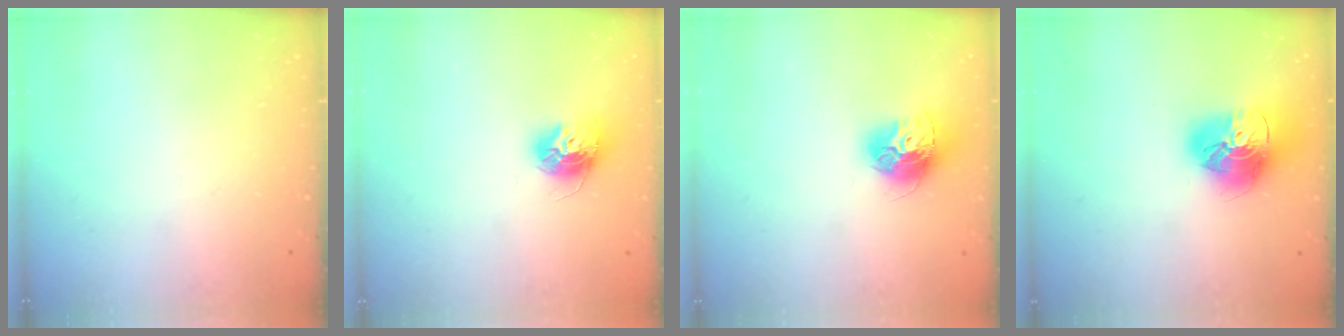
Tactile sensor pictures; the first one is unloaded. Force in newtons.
{"total": 11.9, "press": 11.9, "slide": 0.9}
{"total": 13.8, "press": 13.8, "slide": 1.3}
{"total": 17.7, "press": 17.6, "slide": 1.8}